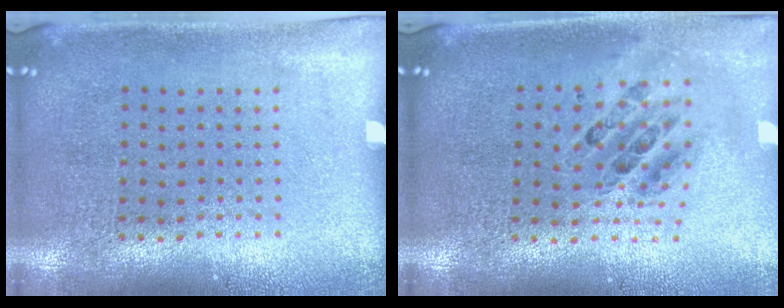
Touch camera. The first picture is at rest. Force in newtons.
{"total": 0.7, "press": 0.7, "slide": 0.0}